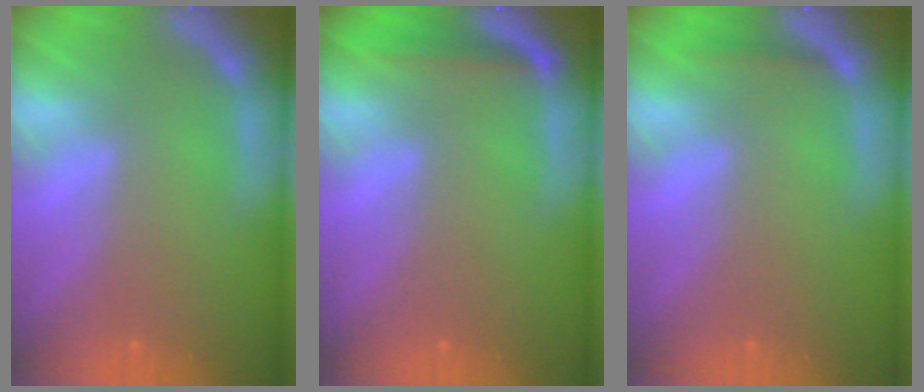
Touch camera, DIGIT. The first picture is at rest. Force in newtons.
{"total": 2.5}
{"total": 0.9}